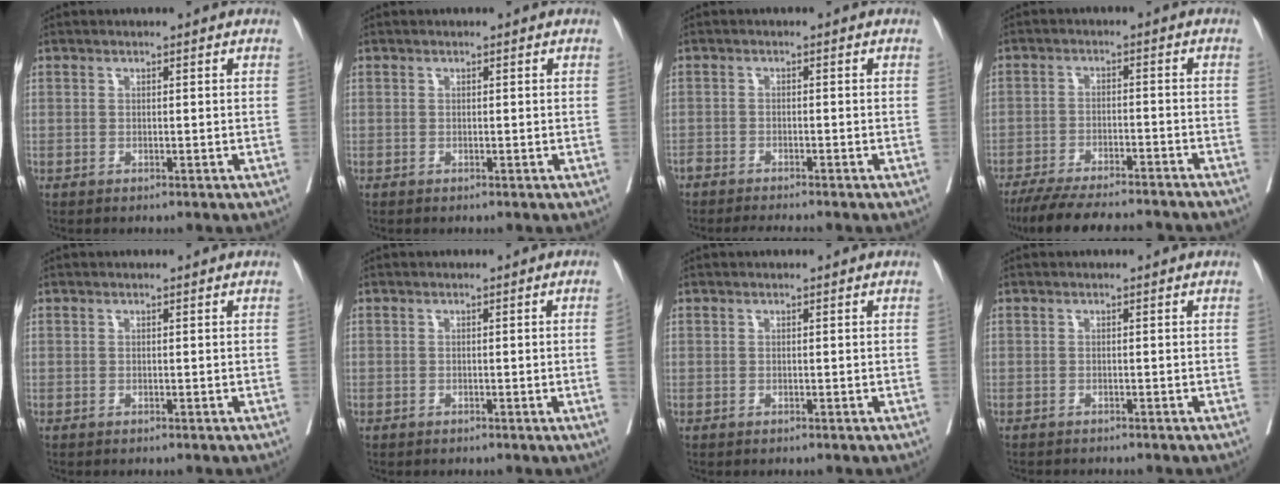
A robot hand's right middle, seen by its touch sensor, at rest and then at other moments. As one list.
[{"total": 0.0}, {"total": 5.4, "force": [-5.0, 0.2, 2.1], "torque": [-0.022, -0.010, -0.081]}, {"total": 15.6, "force": [-14.0, 2.0, 6.6], "torque": [-0.115, -0.019, -0.204]}, {"total": 0.0}, {"total": 1.1, "force": [-0.2, -0.3, 1.0], "torque": [-0.017, 0.000, -0.003]}, {"total": 0.0}, {"total": 1.7, "force": [-1.6, 0.2, 0.4], "torque": [-0.012, -0.005, -0.022]}]